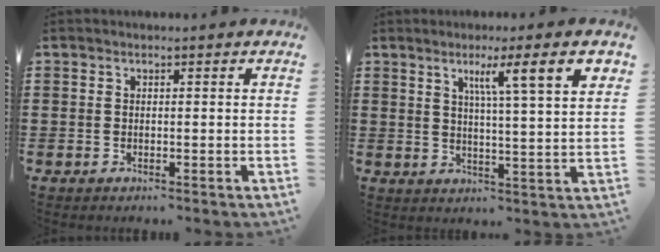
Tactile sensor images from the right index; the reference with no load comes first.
{"total": 7.8, "force": [4.0, 0.5, 6.7], "torque": [-0.116, -0.007, 0.058]}